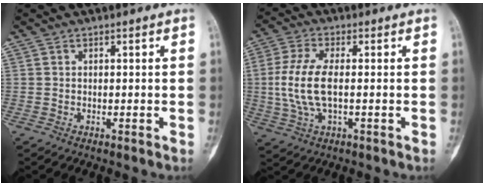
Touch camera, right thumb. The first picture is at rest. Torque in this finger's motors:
{"motor_torque": [2.41, 2.60, 1.32, -0.20, 0.29]}